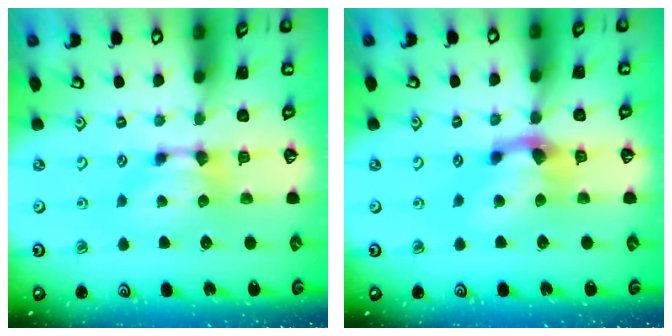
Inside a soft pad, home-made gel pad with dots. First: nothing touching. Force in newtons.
{"total": 2.1, "press": 1.3, "slide": 1.7}